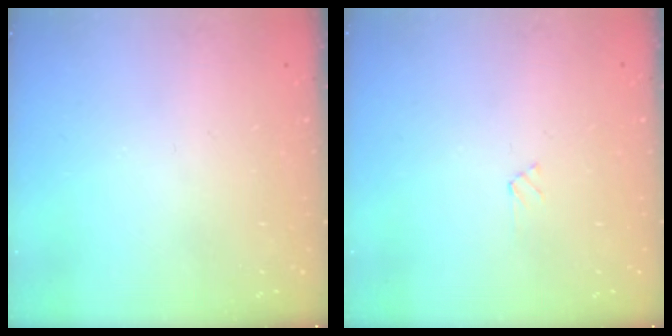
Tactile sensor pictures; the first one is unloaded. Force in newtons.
{"total": 2.7, "press": 2.7, "slide": 0.3}